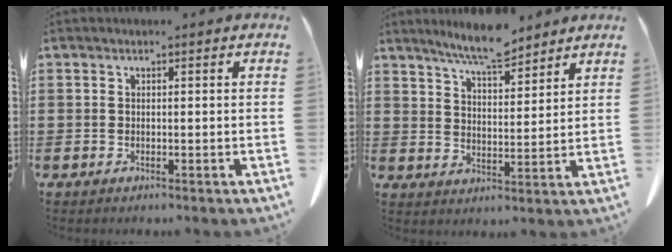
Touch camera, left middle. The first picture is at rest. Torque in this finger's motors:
{"motor_torque": [0.49, 0.33, 0.34, 0.11]}